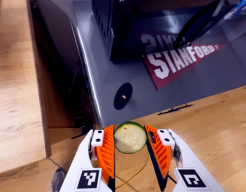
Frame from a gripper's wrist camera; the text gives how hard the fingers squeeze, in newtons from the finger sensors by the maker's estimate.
{"total": 9.0, "left": 9.4, "right": 8.6}